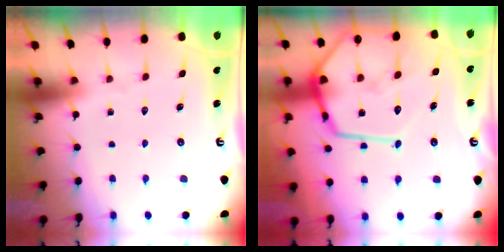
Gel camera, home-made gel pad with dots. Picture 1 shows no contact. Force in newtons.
{"total": 18.2, "press": 18.1, "slide": 1.7}